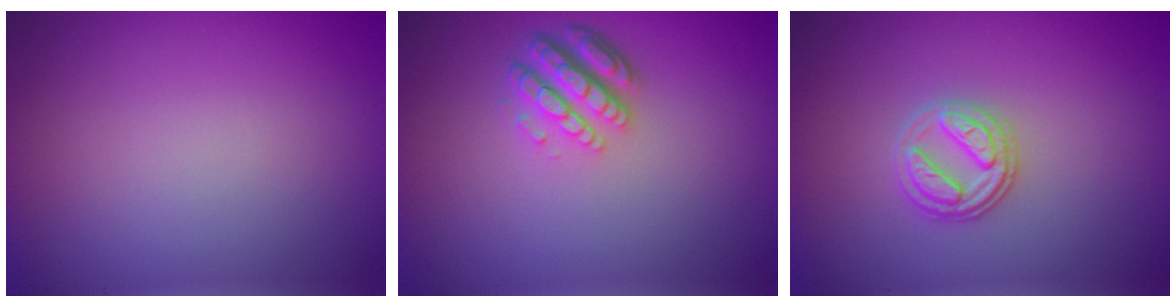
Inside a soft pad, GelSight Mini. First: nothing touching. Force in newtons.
{"total": 4.4, "press": 3.3, "slide": 3.0}
{"total": 2.7, "press": 2.6, "slide": 0.8}